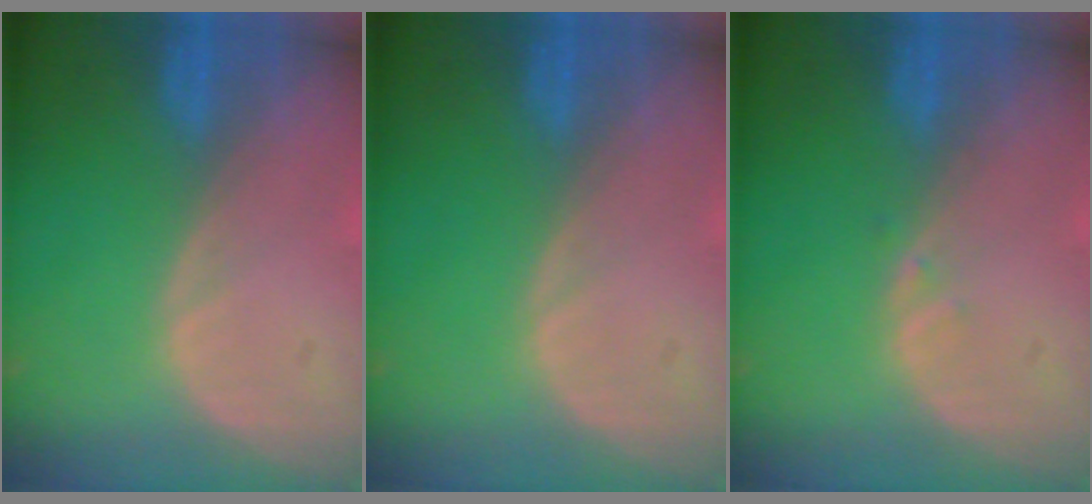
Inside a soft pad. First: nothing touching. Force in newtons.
{"total": 0.0}
{"total": 0.6, "press": 0.6, "slide": 0.1}